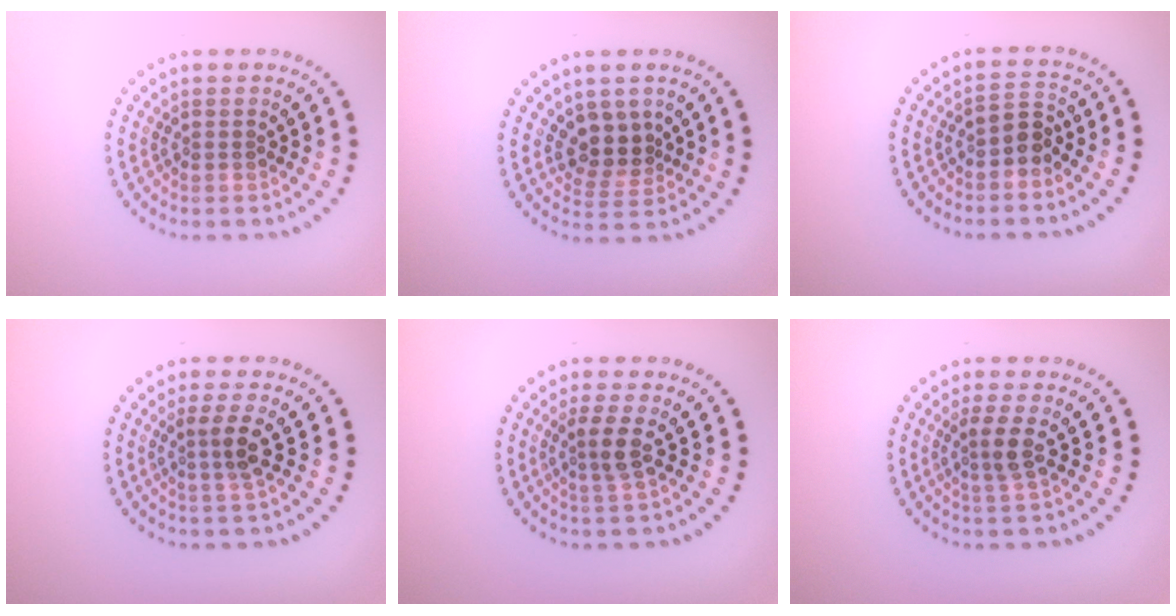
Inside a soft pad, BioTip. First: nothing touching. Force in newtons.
{"total": 2.8, "press": 2.3, "slide": 1.6}
{"total": 1.9, "press": 1.6, "slide": 1.0}
{"total": 2.4, "press": 1.8, "slide": 1.5}
{"total": 2.2, "press": 1.9, "slide": 1.3}
{"total": 2.2, "press": 1.9, "slide": 1.2}